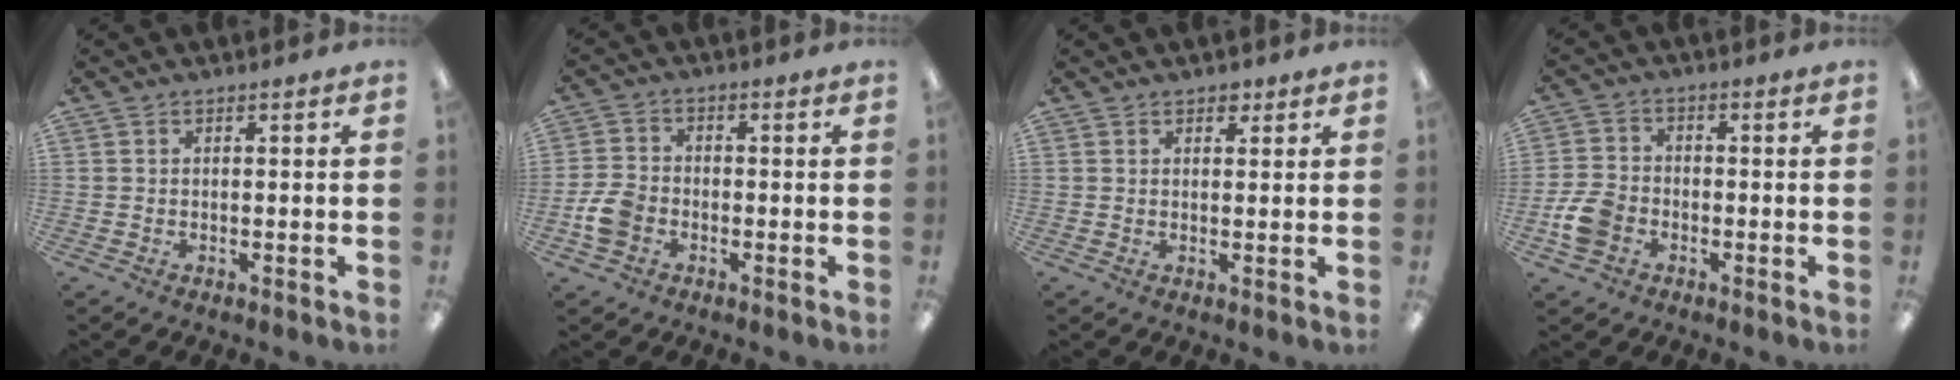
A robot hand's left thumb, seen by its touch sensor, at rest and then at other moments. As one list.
[{"total": 6.4, "force": [-2.2, 4.9, 3.5], "torque": [-0.067, 0.010, -0.042]}, {"total": 2.1, "force": [1.7, 1.1, 0.6], "torque": [0.004, -0.005, 0.028]}, {"total": 7.6, "force": [-2.7, 5.7, 4.3], "torque": [-0.092, 0.019, -0.049]}]